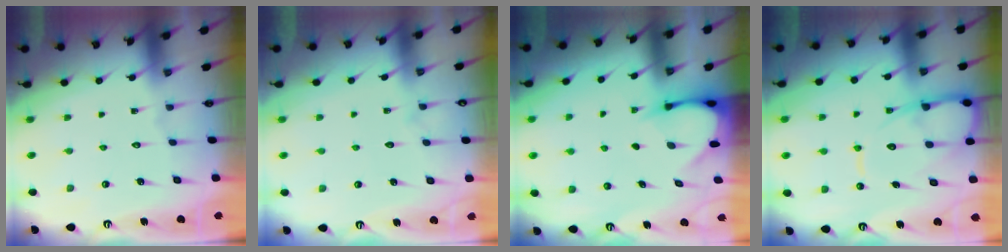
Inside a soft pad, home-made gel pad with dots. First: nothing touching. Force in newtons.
{"total": 2.6, "press": 2.6, "slide": 0.3}
{"total": 3.7, "press": 3.7, "slide": 0.4}
{"total": 11.4, "press": 11.3, "slide": 1.1}